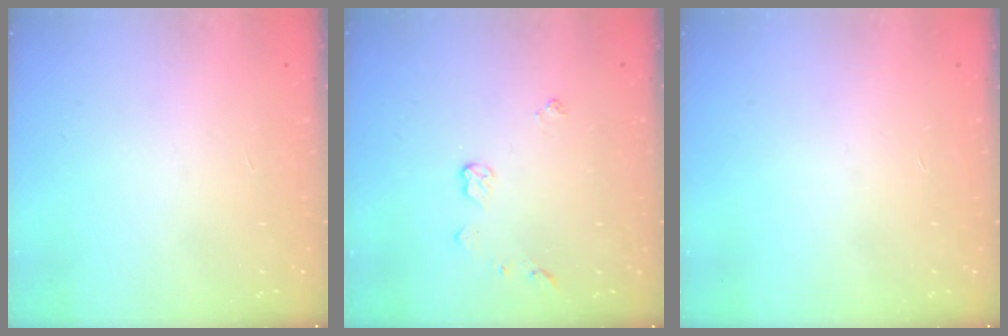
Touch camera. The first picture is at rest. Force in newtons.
{"total": 5.0, "press": 5.0, "slide": 0.3}
{"total": 0.0}